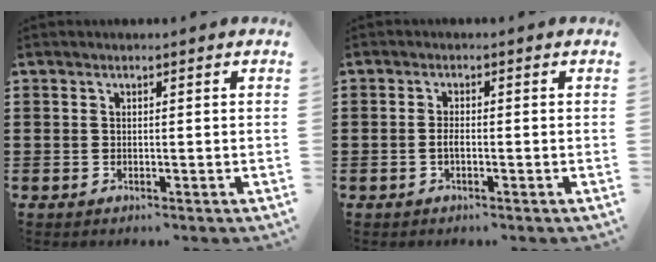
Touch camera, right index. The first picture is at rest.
{"total": 1.4, "force": [-0.2, 0.4, 1.3], "torque": [-0.034, -0.001, -0.007]}